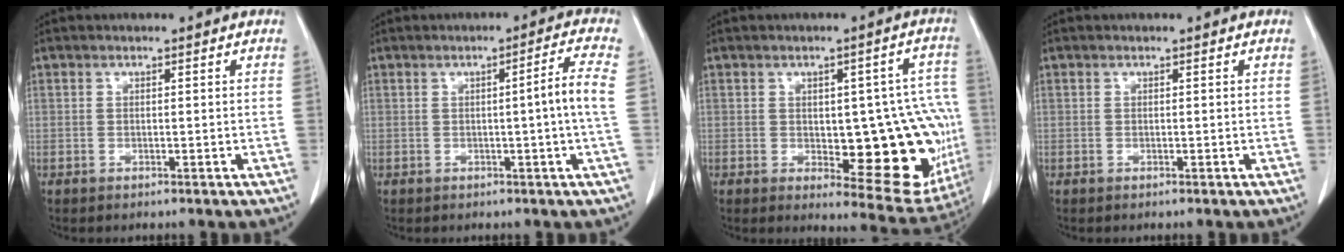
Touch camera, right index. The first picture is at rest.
{"total": 4.8, "force": [-0.3, -1.3, 4.6], "torque": [-0.065, 0.003, -0.003]}
{"total": 17.7, "force": [-2.1, 6.4, 16.4], "torque": [-0.139, 0.018, -0.004]}
{"total": 0.0}